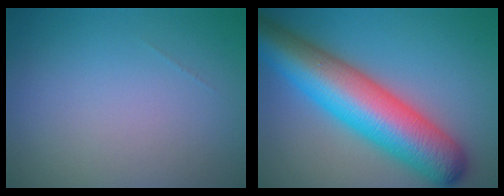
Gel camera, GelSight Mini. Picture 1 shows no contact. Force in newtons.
{"total": 11.2, "press": 11.2, "slide": 0.4}